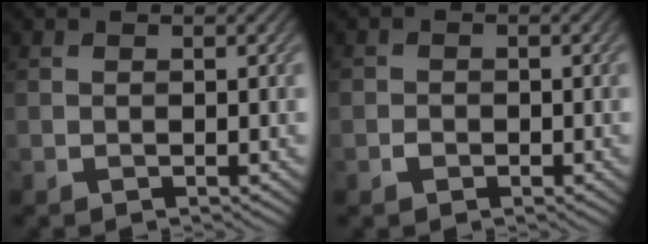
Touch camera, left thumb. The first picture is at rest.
{"total": 1.1, "force": [-0.5, 0.9, 0.3], "torque": [-0.001, -0.001, -0.012]}